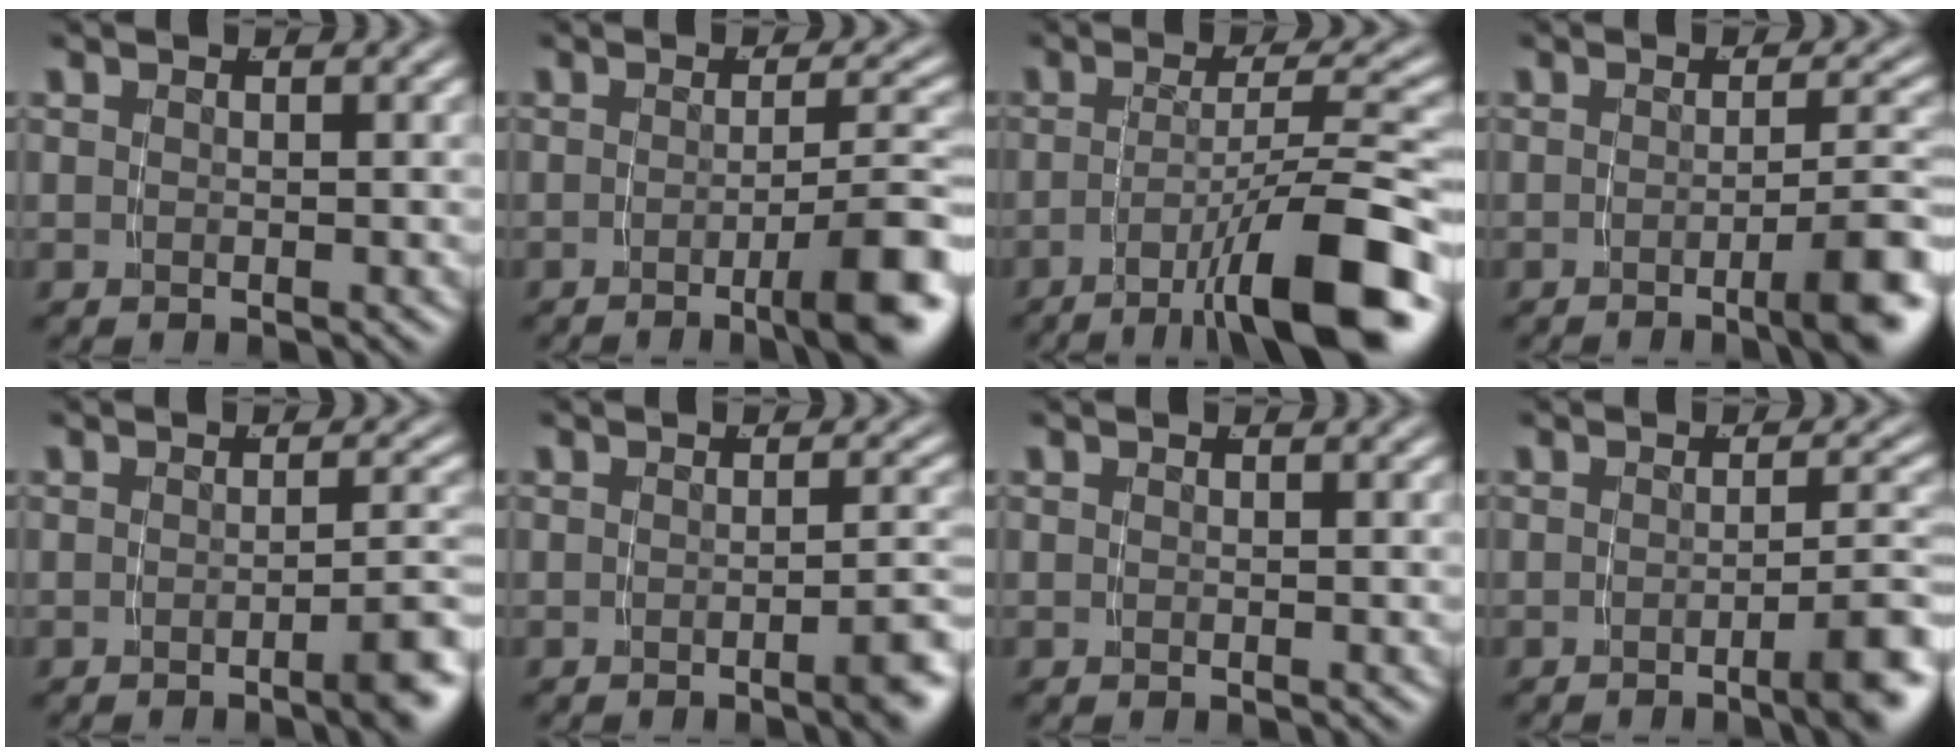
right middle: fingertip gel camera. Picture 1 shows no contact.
{"total": 5.8, "force": [-2.9, 0.5, 5.0], "torque": [-0.062, 0.005, -0.049]}
{"total": 9.0, "force": [-5.2, 1.2, 7.3], "torque": [-0.098, -0.001, -0.074]}
{"total": 4.9, "force": [-2.5, 0.3, 4.2], "torque": [-0.048, 0.008, -0.044]}
{"total": 3.3, "force": [-1.8, 0.1, 2.8], "torque": [-0.026, 0.008, -0.035]}
{"total": 2.8, "force": [-1.6, 0.1, 2.3], "torque": [-0.024, 0.009, -0.030]}
{"total": 0.0}
{"total": 4.2, "force": [-2.2, 0.2, 3.6], "torque": [-0.037, 0.008, -0.039]}